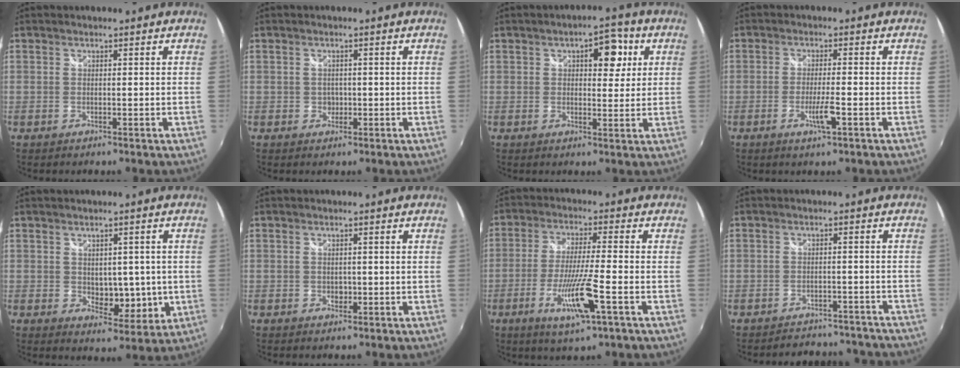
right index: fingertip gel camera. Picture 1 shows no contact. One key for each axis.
{"total": 1.9, "fx": -0.2, "fy": 1.8, "fz": 0.7, "tx": -0.009, "ty": 0.001, "tz": -0.002}
{"total": 6.6, "fx": 2.2, "fy": 3.5, "fz": 5.0, "tx": -0.065, "ty": 0.018, "tz": 0.031}
{"total": 4.3, "fx": -1.8, "fy": 0.3, "fz": 4.0, "tx": -0.076, "ty": -0.007, "tz": -0.032}
{"total": 7.8, "fx": -0.4, "fy": 5.0, "fz": 5.9, "tx": -0.087, "ty": -0.013, "tz": 0.004}
{"total": 1.4, "fx": -0.1, "fy": 1.2, "fz": 0.8, "tx": -0.011, "ty": 0.000, "tz": -0.001}
{"total": 11.2, "fx": -4.5, "fy": 0.8, "fz": 10.2, "tx": -0.198, "ty": -0.020, "tz": -0.080}
{"total": 12.9, "fx": -11.8, "fy": 4.1, "fz": 3.0, "tx": -0.060, "ty": 0.022, "tz": -0.135}